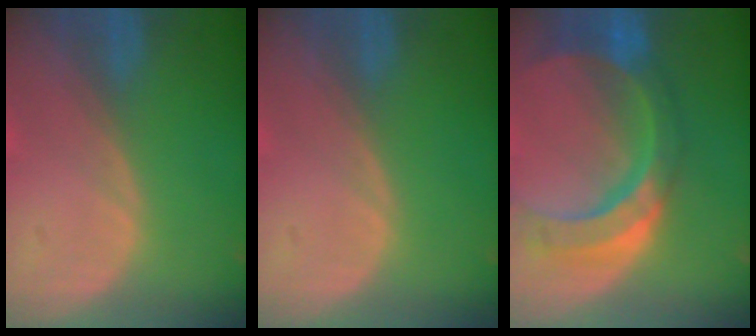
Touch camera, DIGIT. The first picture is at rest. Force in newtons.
{"total": 0.0}
{"total": 11.3, "press": 9.5, "slide": 6.1}